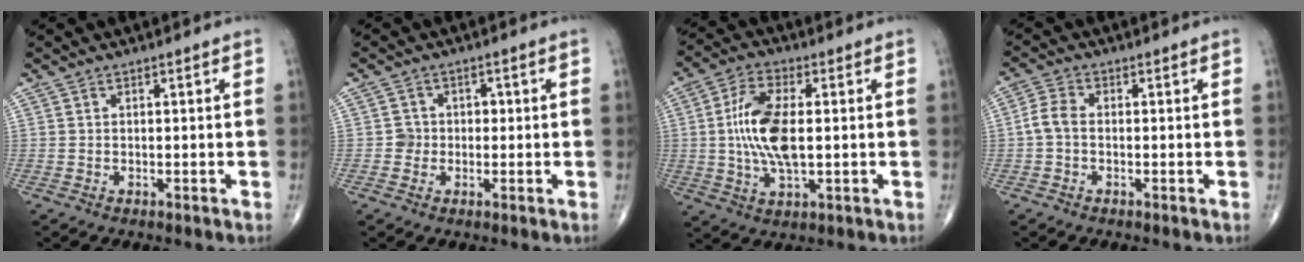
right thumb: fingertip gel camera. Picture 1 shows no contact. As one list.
[{"total": 3.0, "force": [-0.4, 2.9, 0.6], "torque": [0.015, 0.011, -0.010]}, {"total": 12.0, "force": [0.3, 5.4, 10.8], "torque": [-0.217, 0.002, 0.005]}, {"total": 3.6, "force": [-0.5, 2.2, 2.8], "torque": [-0.058, 0.009, -0.019]}]